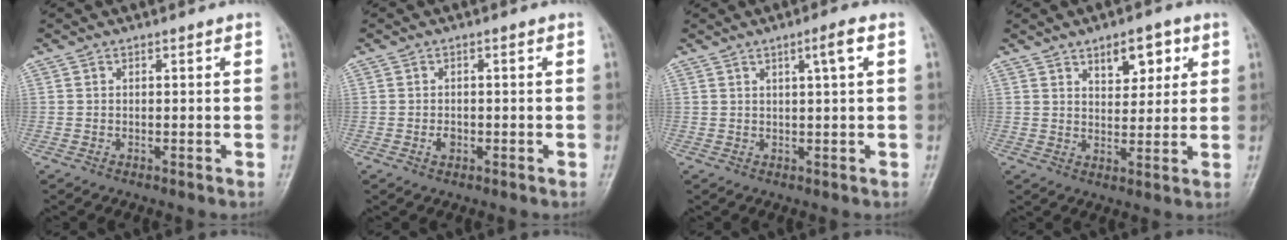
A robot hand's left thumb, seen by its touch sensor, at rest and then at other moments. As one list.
[{"total": 1.8, "force": [-0.6, 1.2, 1.1], "torque": [-0.015, 0.005, -0.009]}, {"total": 3.5, "force": [1.3, -0.1, 3.2], "torque": [-0.057, 0.001, 0.024]}, {"total": 7.2, "force": [3.6, 3.8, 4.9], "torque": [-0.043, -0.018, 0.053]}]